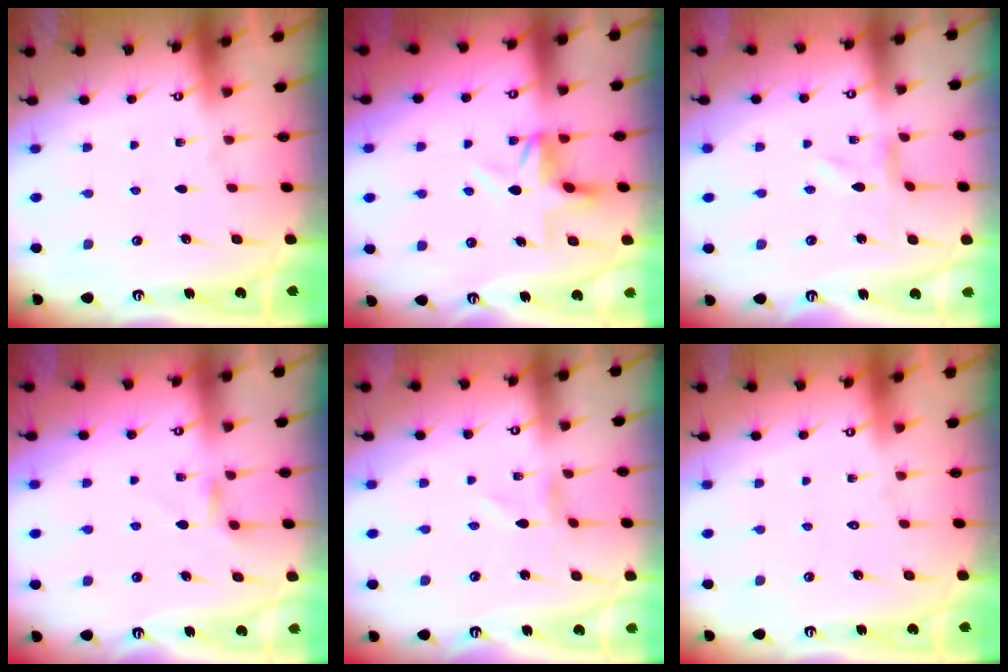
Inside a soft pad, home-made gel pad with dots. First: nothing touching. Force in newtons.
{"total": 3.9, "press": 3.9, "slide": 0.4}
{"total": 0.0}
{"total": 4.5, "press": 4.4, "slide": 0.6}
{"total": 0.6, "press": 0.6, "slide": 0.2}
{"total": 1.5, "press": 1.5, "slide": 0.1}